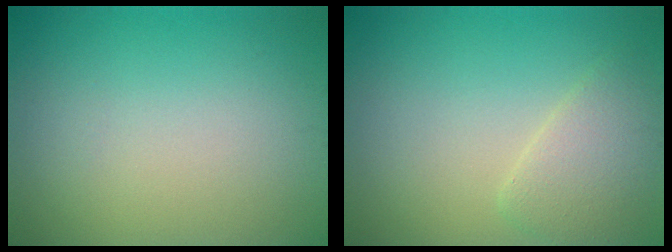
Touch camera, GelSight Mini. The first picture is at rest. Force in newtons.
{"total": 2.9, "press": 2.8, "slide": 0.4}